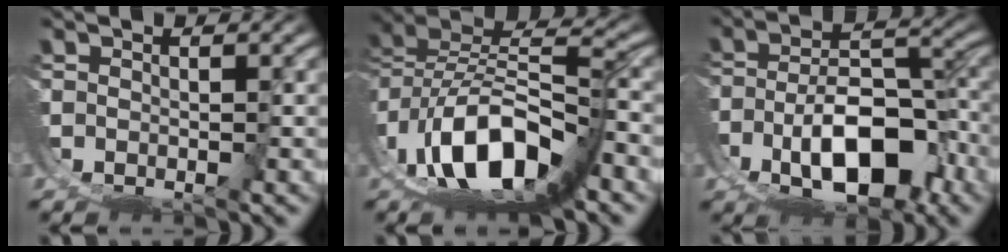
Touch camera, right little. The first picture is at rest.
{"total": 11.0, "force": [-0.8, 6.0, 9.2], "torque": [-0.155, -0.021, -0.002]}
{"total": 9.3, "force": [-0.1, 4.7, 8.0], "torque": [-0.127, -0.021, 0.017]}